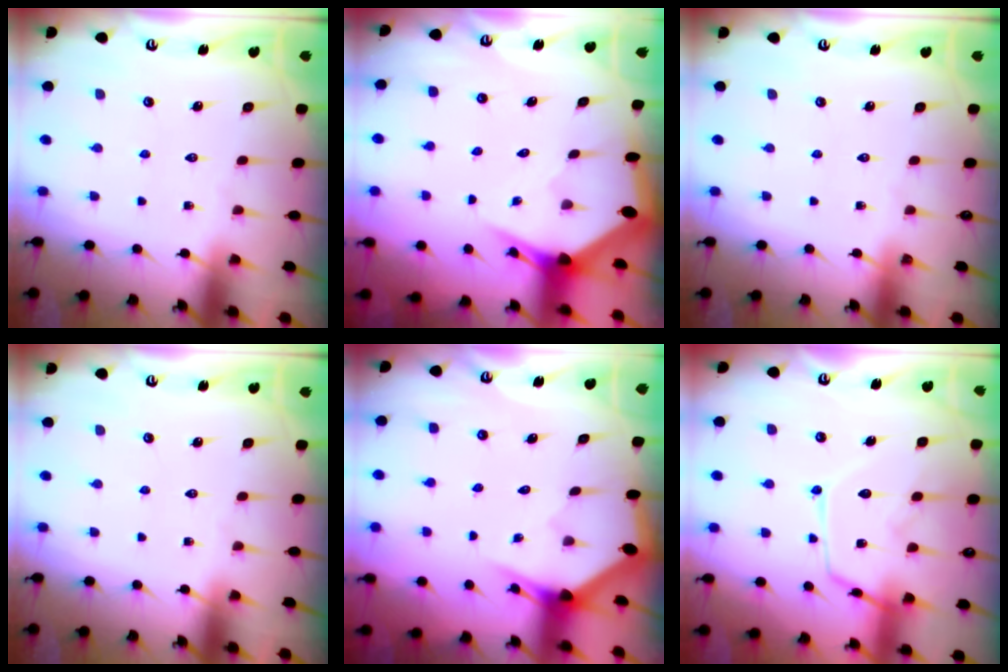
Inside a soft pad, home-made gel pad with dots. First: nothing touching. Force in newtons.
{"total": 4.1, "press": 4.0, "slide": 0.5}
{"total": 0.0}
{"total": 0.0}
{"total": 3.0, "press": 3.0, "slide": 0.0}
{"total": 14.2, "press": 14.1, "slide": 1.2}